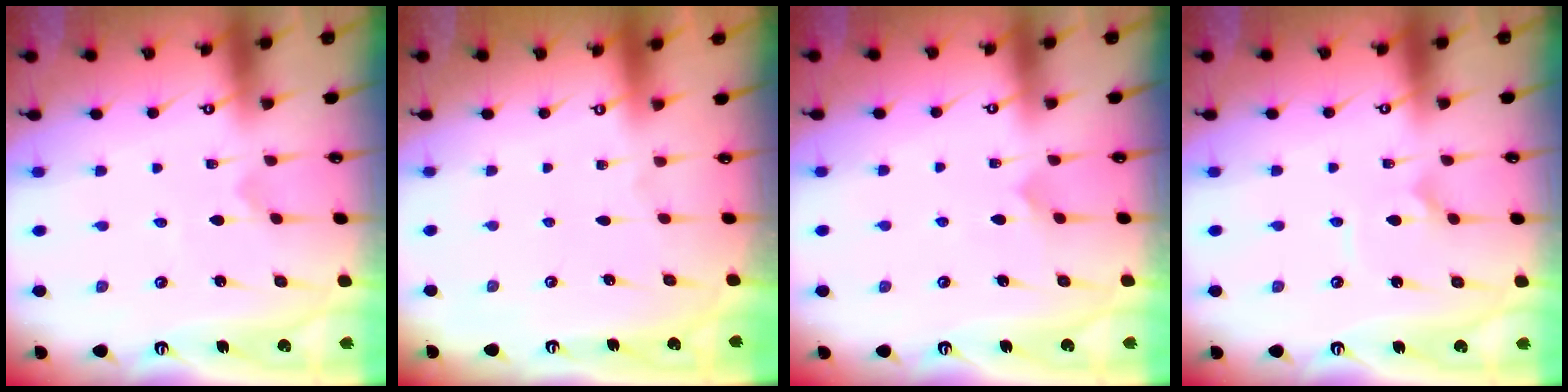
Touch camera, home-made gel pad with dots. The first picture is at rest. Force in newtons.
{"total": 0.0}
{"total": 5.5, "press": 5.5, "slide": 0.5}
{"total": 2.3, "press": 2.3, "slide": 0.1}